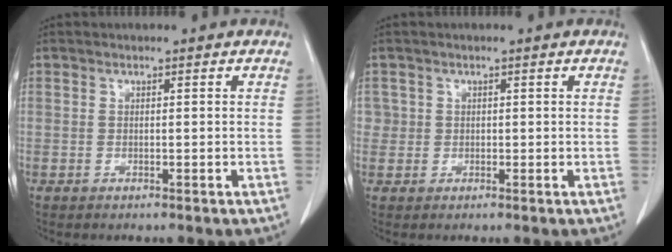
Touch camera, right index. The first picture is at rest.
{"total": 1.6, "force": [0.3, 1.6, 0.0], "torque": [0.017, 0.004, 0.001]}